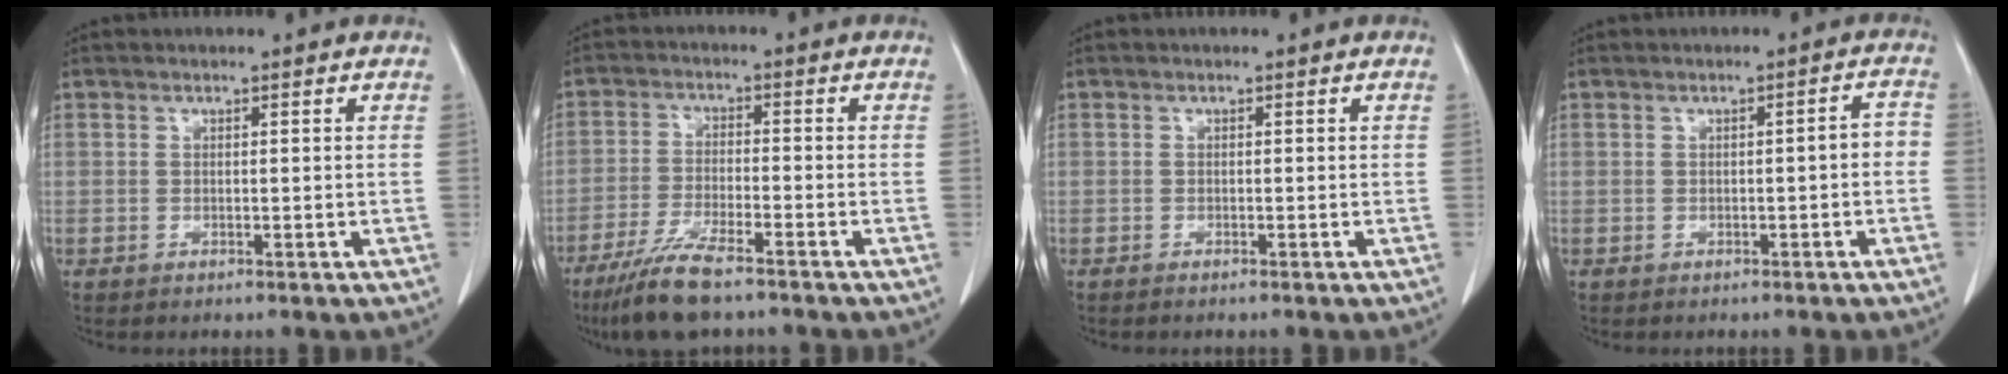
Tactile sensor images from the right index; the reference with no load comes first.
{"total": 8.5, "force": [-6.3, 1.1, 5.6], "torque": [-0.106, -0.022, -0.110]}
{"total": 0.6, "force": [-0.6, 0.0, 0.3], "torque": [-0.007, -0.002, -0.009]}
{"total": 2.3, "force": [-0.6, 0.5, 2.1], "torque": [-0.023, 0.009, -0.008]}